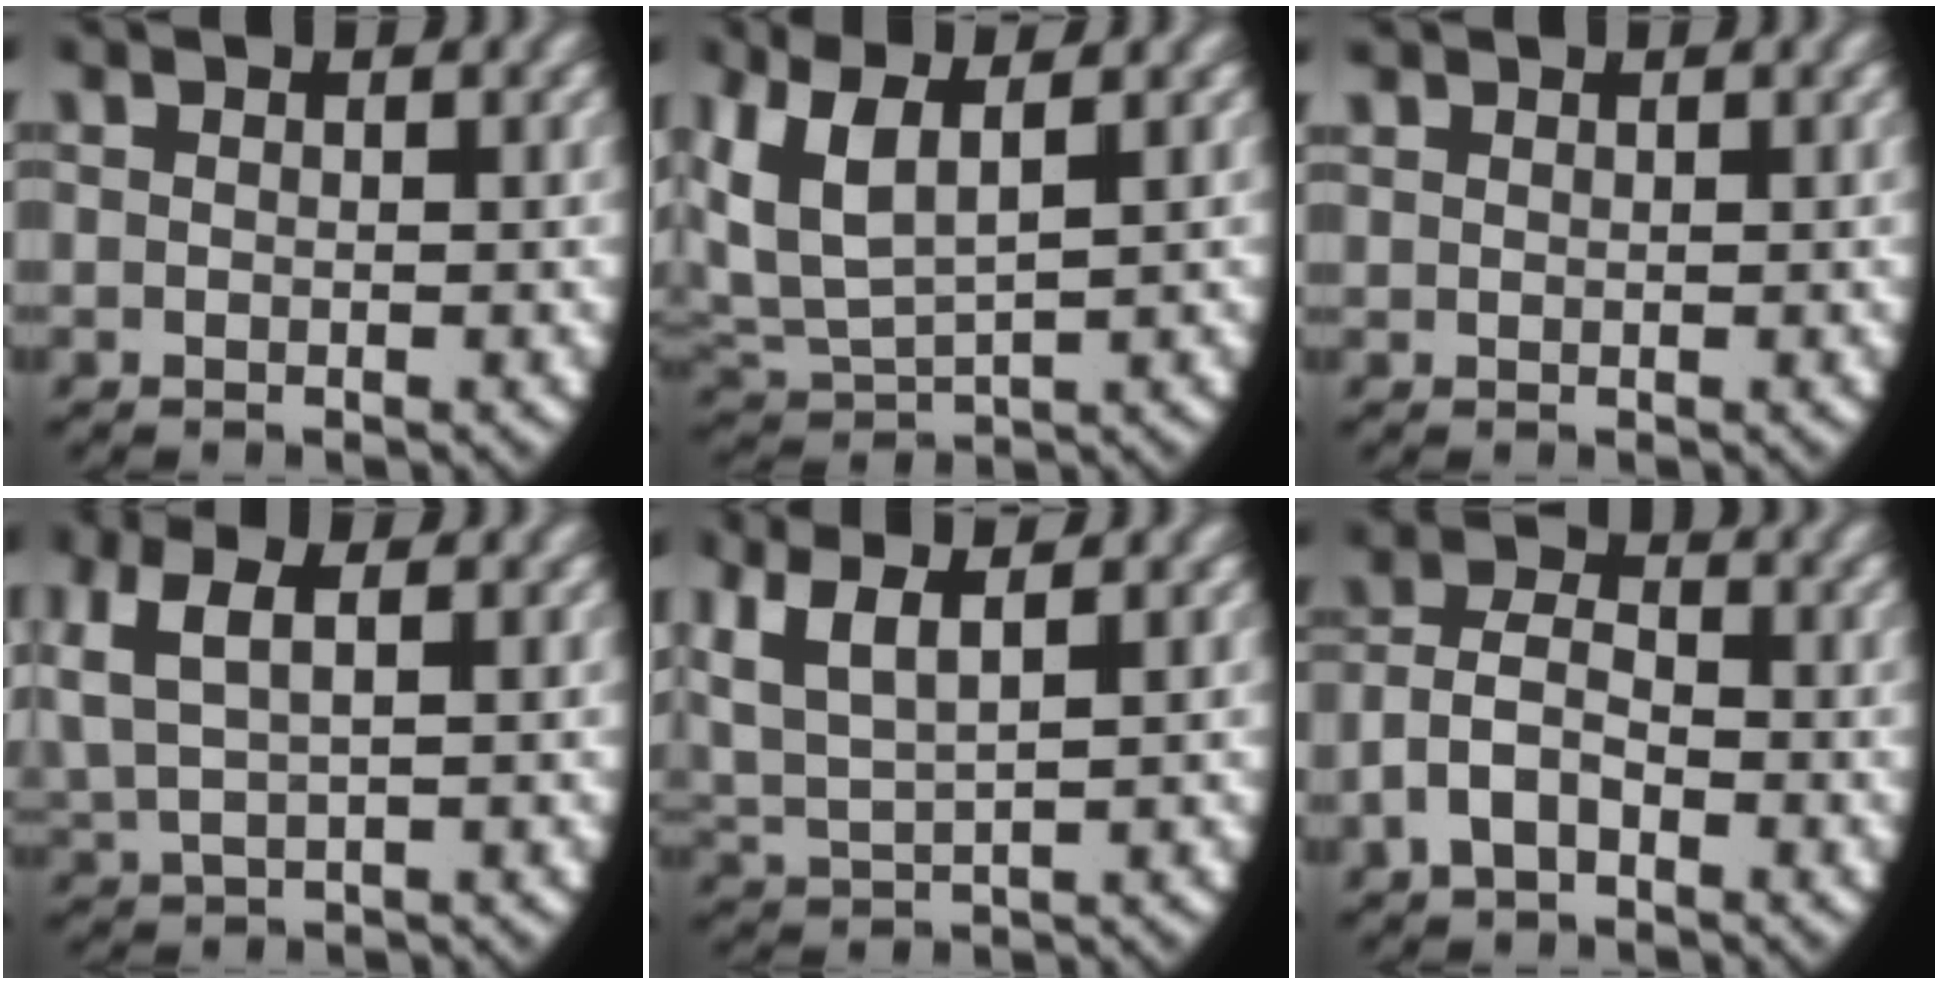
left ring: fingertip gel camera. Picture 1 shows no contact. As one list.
[{"total": 9.2, "force": [2.3, 7.1, 5.5], "torque": [-0.166, -0.021, 0.048]}, {"total": 0.6, "force": [0.6, 0.2, 0.1], "torque": [-0.009, -0.004, 0.019]}, {"total": 5.3, "force": [1.4, 3.5, 3.8], "torque": [-0.093, 0.003, 0.029]}, {"total": 7.7, "force": [2.3, 5.5, 4.8], "torque": [-0.128, -0.004, 0.042]}, {"total": 5.8, "force": [-1.3, 4.7, 3.2], "torque": [-0.081, -0.021, -0.021]}]